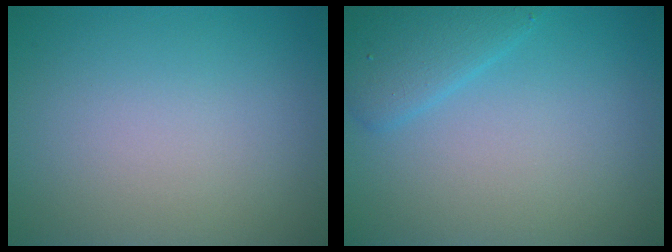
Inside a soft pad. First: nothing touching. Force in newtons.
{"total": 2.9, "press": 2.9, "slide": 0.2}